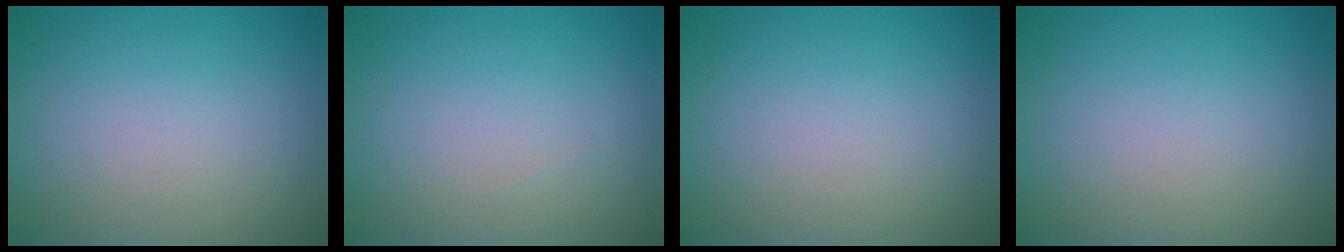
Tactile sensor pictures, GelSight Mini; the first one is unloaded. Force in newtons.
{"total": 0.0}
{"total": 0.0}
{"total": 0.0}